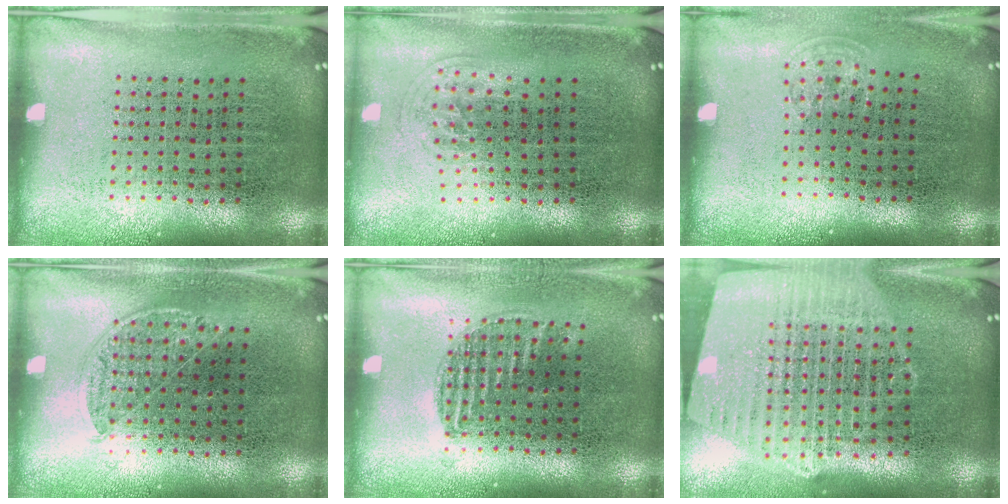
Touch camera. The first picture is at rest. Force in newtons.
{"total": 1.0, "press": 0.7, "slide": 0.8}
{"total": 0.8, "press": 0.6, "slide": 0.5}
{"total": 0.8, "press": 0.6, "slide": 0.6}
{"total": 0.9, "press": 0.8, "slide": 0.3}
{"total": 2.1, "press": 1.9, "slide": 1.0}